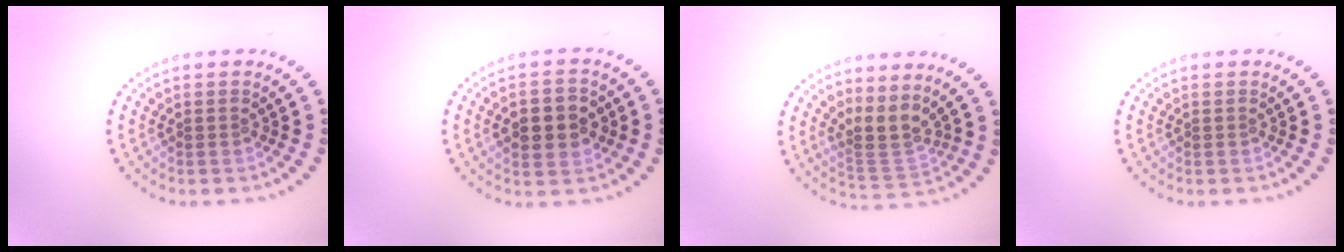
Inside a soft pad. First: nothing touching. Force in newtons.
{"total": 4.6, "press": 4.6, "slide": 0.2}
{"total": 2.9, "press": 2.1, "slide": 2.0}
{"total": 0.0}